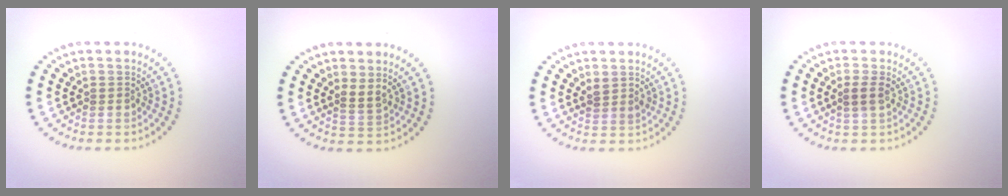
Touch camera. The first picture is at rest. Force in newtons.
{"total": 1.4, "press": 0.9, "slide": 1.0}
{"total": 1.2, "press": 0.9, "slide": 0.8}
{"total": 1.1, "press": 0.9, "slide": 0.6}